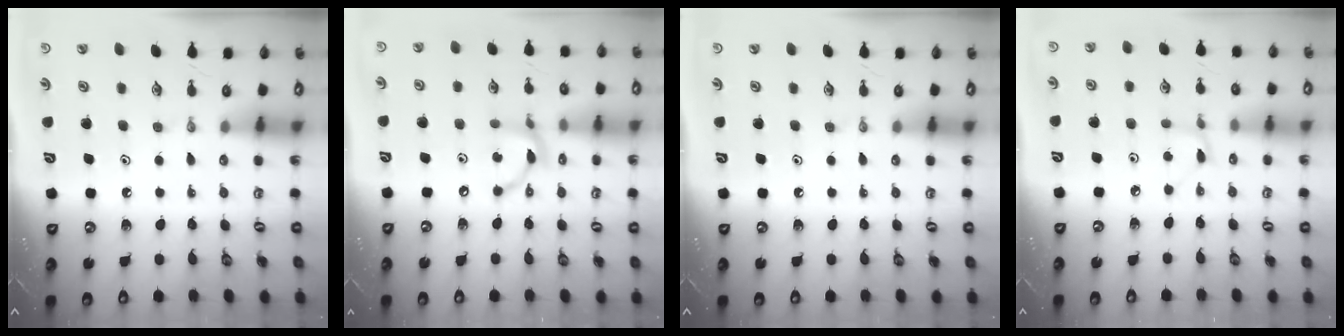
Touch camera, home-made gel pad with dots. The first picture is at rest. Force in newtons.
{"total": 11.1, "press": 11.1, "slide": 0.6}
{"total": 0.0}
{"total": 2.0, "press": 2.0, "slide": 0.1}